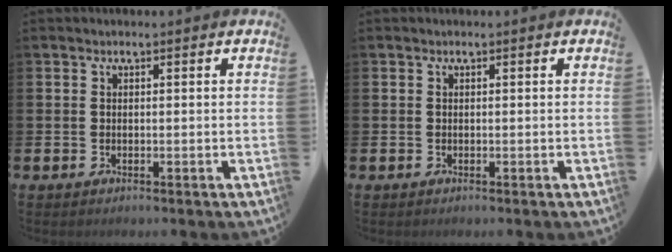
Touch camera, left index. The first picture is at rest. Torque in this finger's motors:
{"motor_torque": [-0.01, -0.01, 0.01, 0.01]}